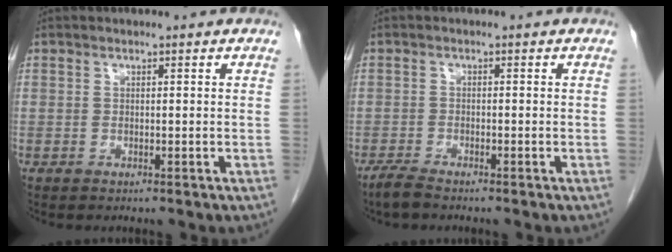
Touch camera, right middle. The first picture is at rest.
{"total": 2.6, "force": [-2.2, 0.2, 1.3], "torque": [-0.034, -0.007, -0.042]}